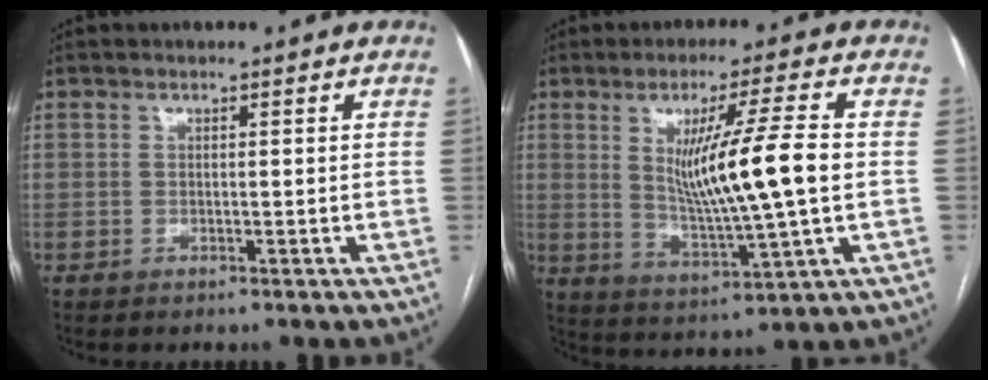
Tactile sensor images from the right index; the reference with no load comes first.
{"total": 12.6, "force": [1.1, -0.4, 12.5], "torque": [-0.220, -0.015, 0.023]}